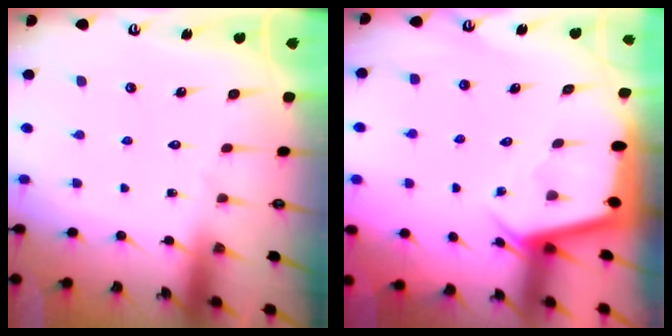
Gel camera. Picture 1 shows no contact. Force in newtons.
{"total": 2.9, "press": 2.9, "slide": 0.3}